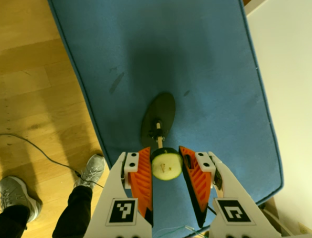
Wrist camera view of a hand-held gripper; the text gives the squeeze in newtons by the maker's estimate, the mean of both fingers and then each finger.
{"total": 8.4, "left": 8.0, "right": 8.7}